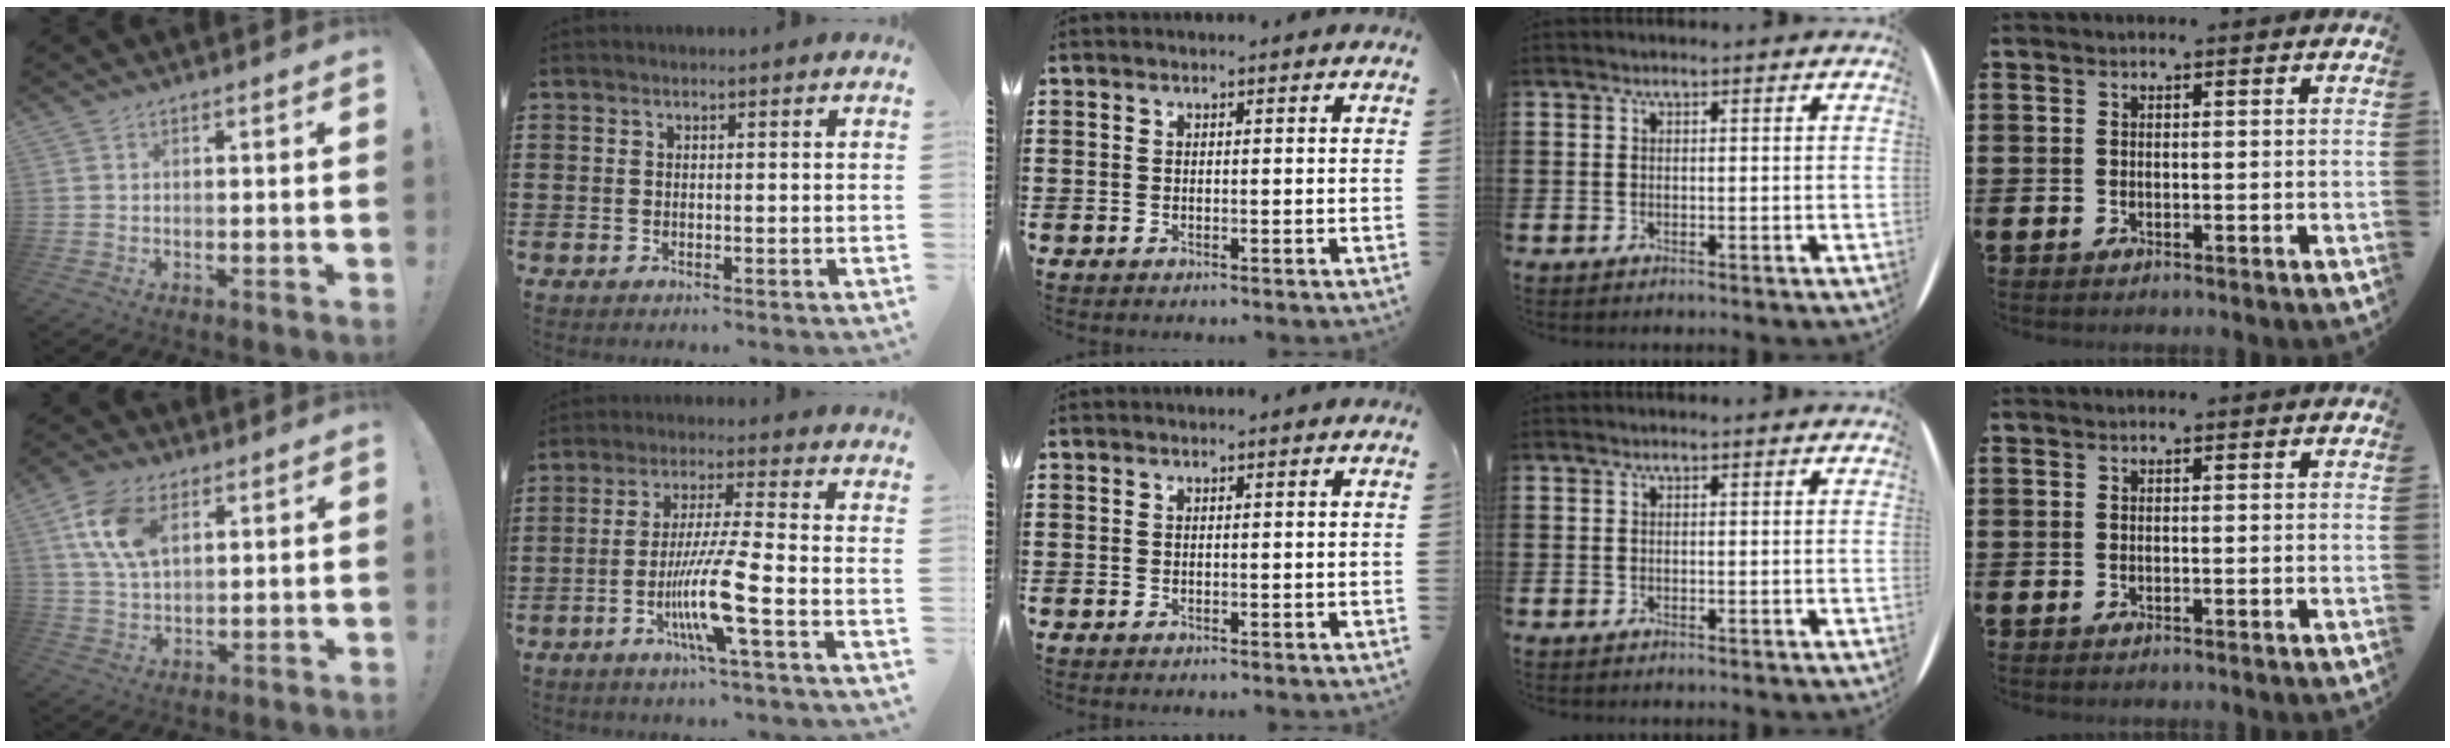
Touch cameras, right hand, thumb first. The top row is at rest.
{"thumb": {"total": 12.3, "force": [5.2, 7.3, 8.4], "torque": [-0.175, -0.004, 0.096]}, "index": {"total": 9.7, "force": [-3.7, 0.1, 9.0], "torque": [-0.182, -0.017, -0.075]}}